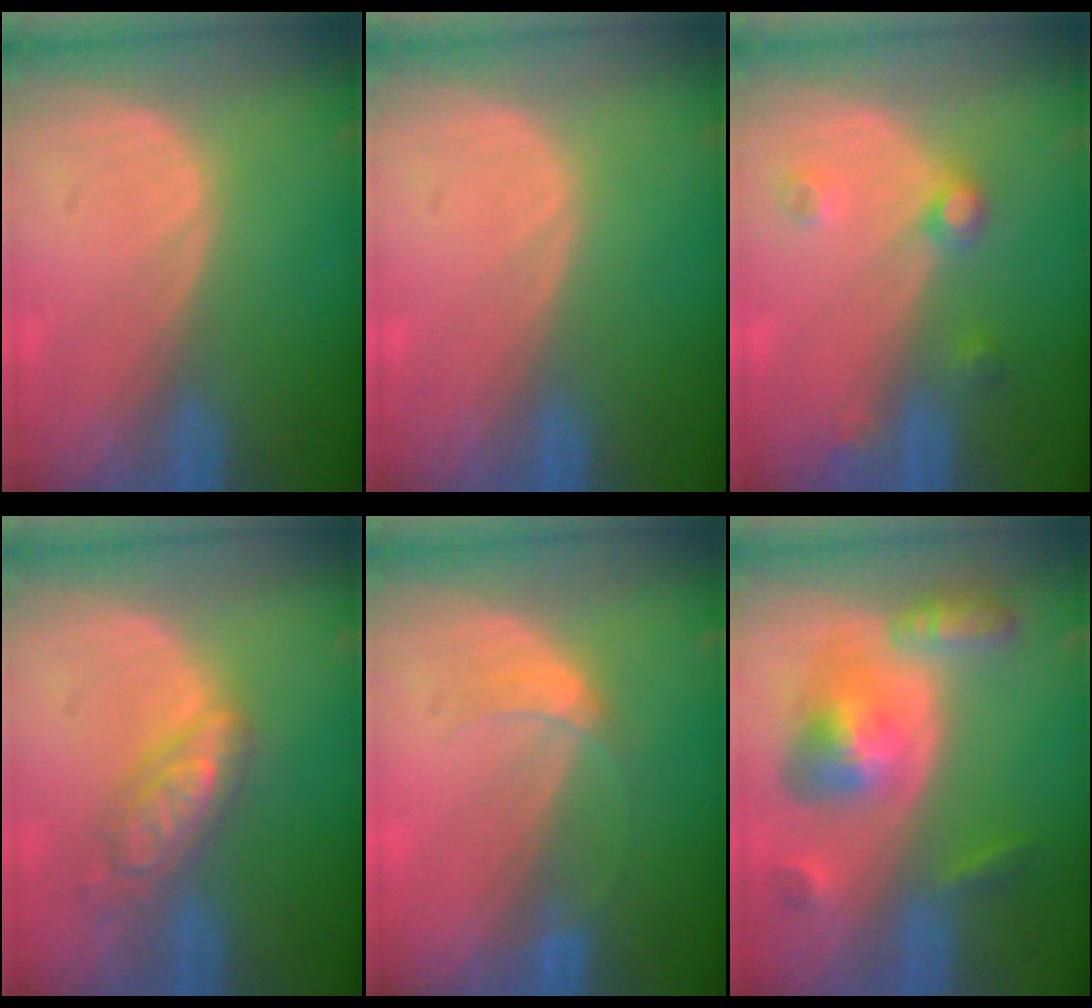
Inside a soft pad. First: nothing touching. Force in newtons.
{"total": 0.0}
{"total": 3.7, "press": 3.4, "slide": 1.4}
{"total": 5.5, "press": 5.5, "slide": 0.2}
{"total": 2.5, "press": 2.5, "slide": 0.1}
{"total": 8.0, "press": 8.0, "slide": 0.7}